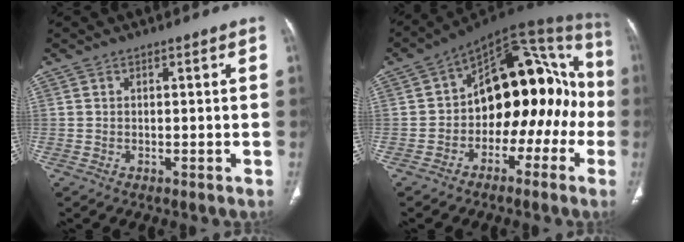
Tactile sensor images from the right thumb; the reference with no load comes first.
{"total": 21.5, "force": [-3.1, 13.1, 16.8], "torque": [-0.187, 0.077, -0.052]}